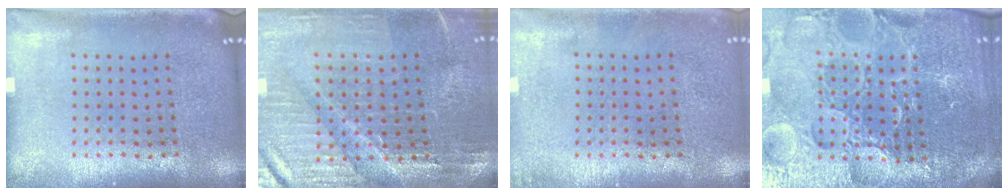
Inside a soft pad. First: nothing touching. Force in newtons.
{"total": 3.2, "press": 3.2, "slide": 0.5}
{"total": 0.5, "press": 0.5, "slide": 0.1}
{"total": 5.7, "press": 5.2, "slide": 2.4}